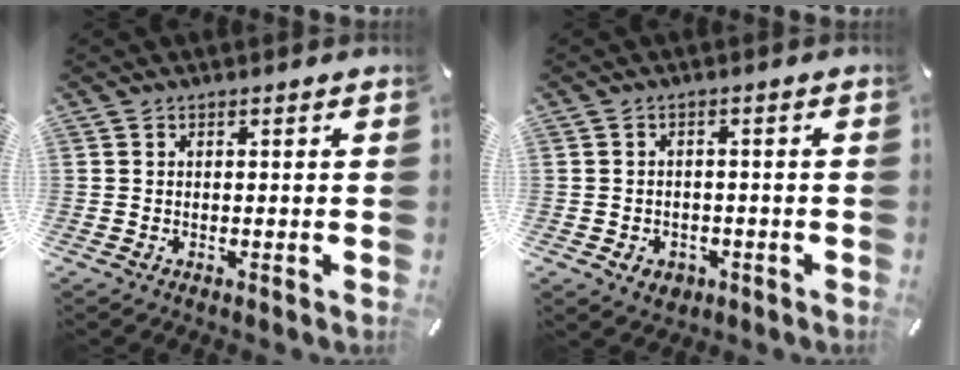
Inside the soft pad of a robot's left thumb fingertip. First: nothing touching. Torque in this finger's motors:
{"motor_torque": [0.05, 0.07, 0.12, -0.06, 0.07]}